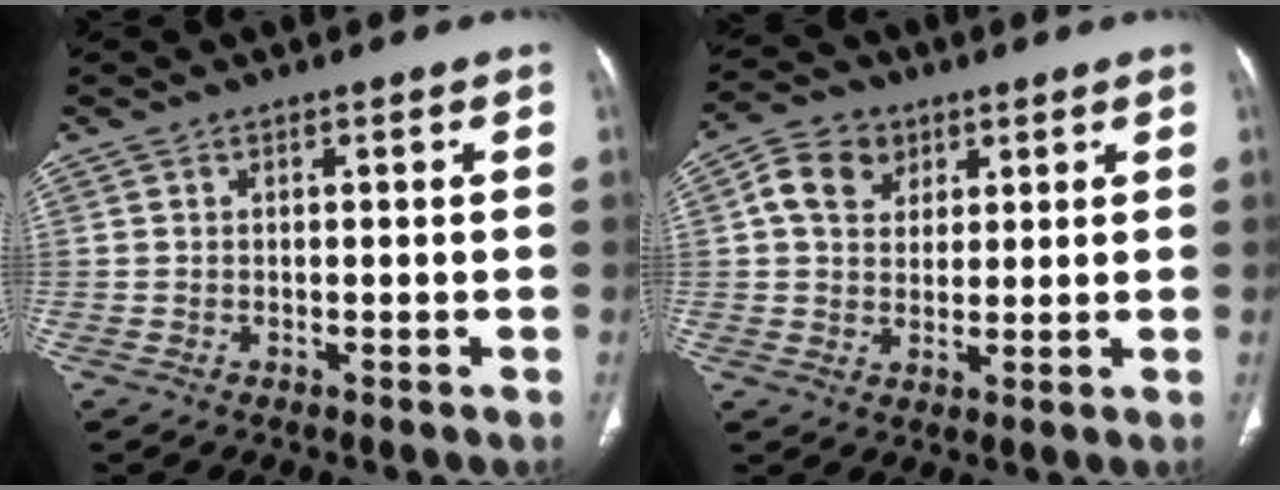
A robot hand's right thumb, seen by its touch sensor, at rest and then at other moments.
{"total": 8.1, "force": [2.9, 6.4, 4.0], "torque": [-0.052, -0.001, 0.047]}